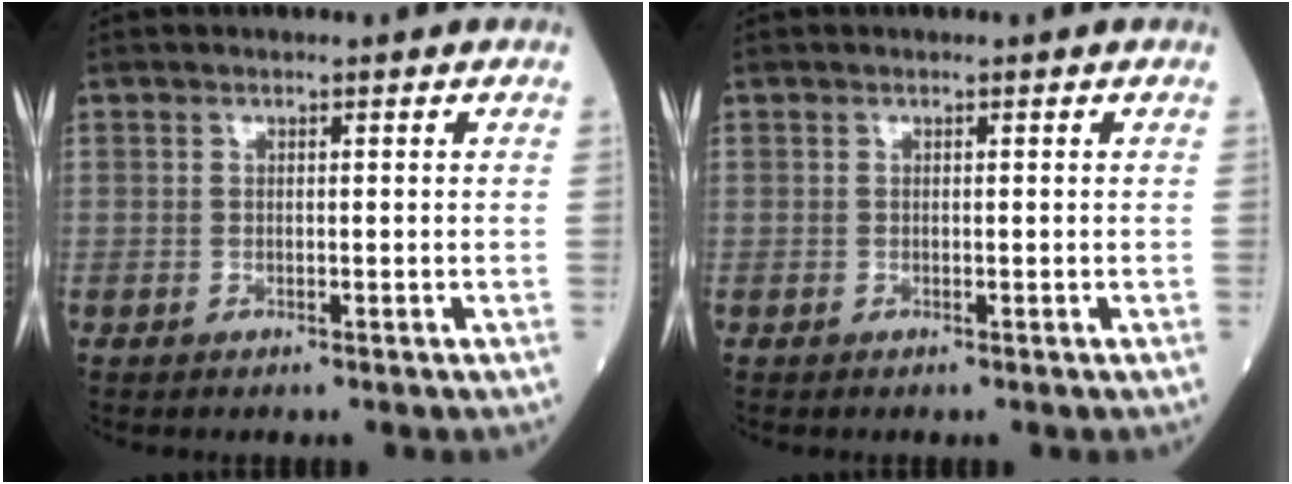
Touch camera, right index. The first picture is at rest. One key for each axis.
{"total": 0.0}